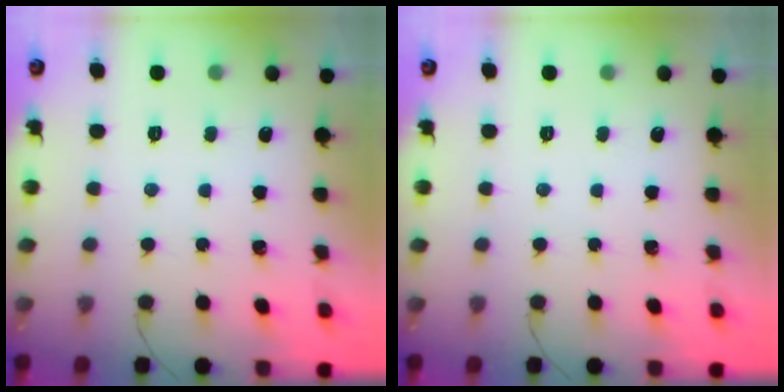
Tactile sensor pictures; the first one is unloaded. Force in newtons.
{"total": 0.0}